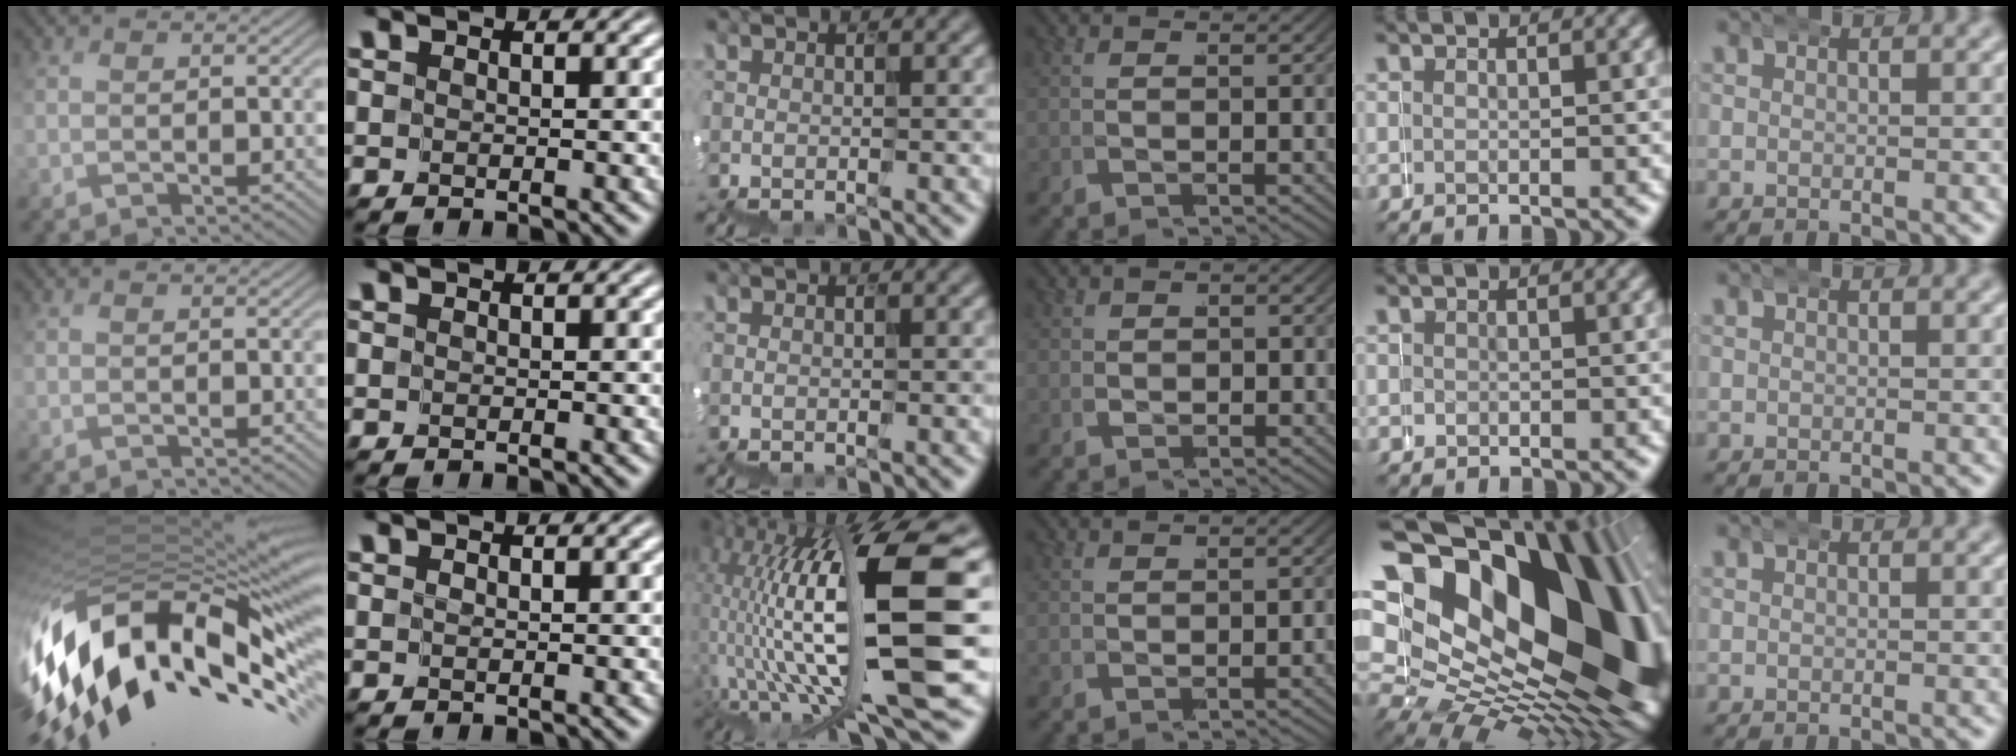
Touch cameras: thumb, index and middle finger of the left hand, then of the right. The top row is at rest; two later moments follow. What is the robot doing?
{"motion": "wrap", "object": "duck tape"}